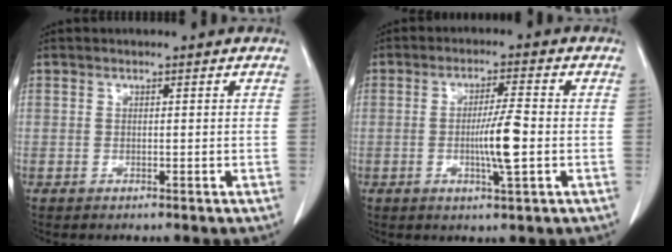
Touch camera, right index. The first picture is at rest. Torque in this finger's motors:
{"motor_torque": [0.51, -0.17, 0.19, 0.05]}